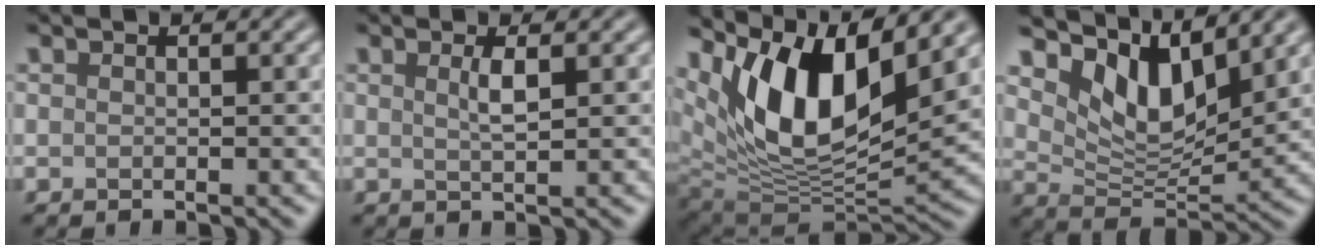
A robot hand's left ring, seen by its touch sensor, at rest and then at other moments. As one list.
[{"total": 1.7, "force": [0.6, 0.4, 1.6], "torque": [-0.028, 0.000, 0.008]}, {"total": 12.4, "force": [6.0, 5.2, 9.5], "torque": [-0.168, -0.003, 0.114]}, {"total": 7.4, "force": [4.6, 3.2, 4.8], "torque": [-0.090, -0.007, 0.079]}]